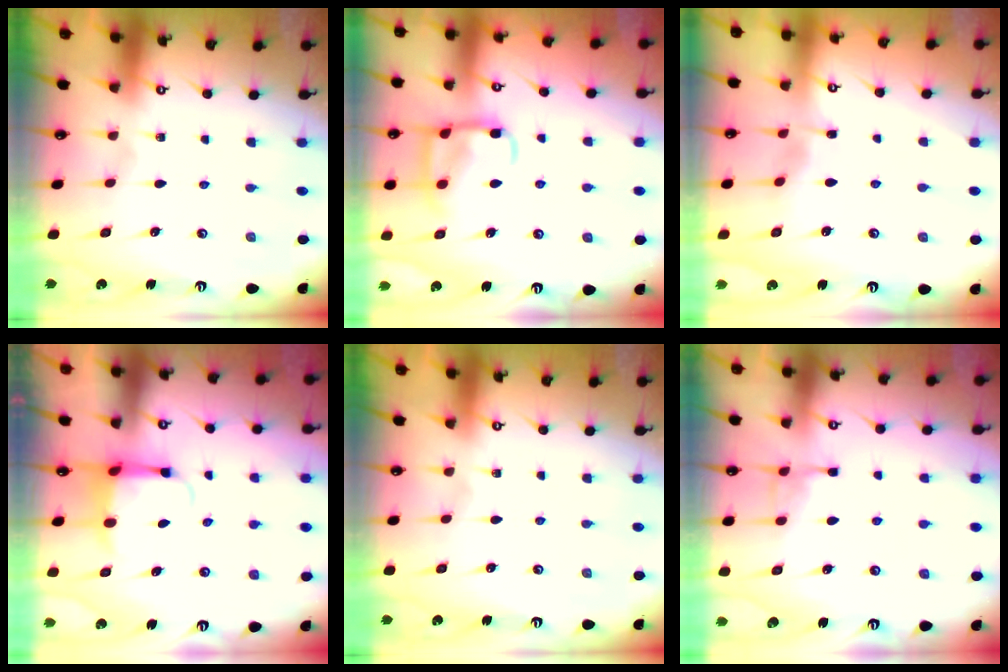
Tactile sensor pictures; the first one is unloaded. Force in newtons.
{"total": 12.5, "press": 12.4, "slide": 1.3}
{"total": 3.1, "press": 3.1, "slide": 0.4}
{"total": 3.9, "press": 3.7, "slide": 1.0}
{"total": 0.0}
{"total": 6.2, "press": 6.2, "slide": 0.5}